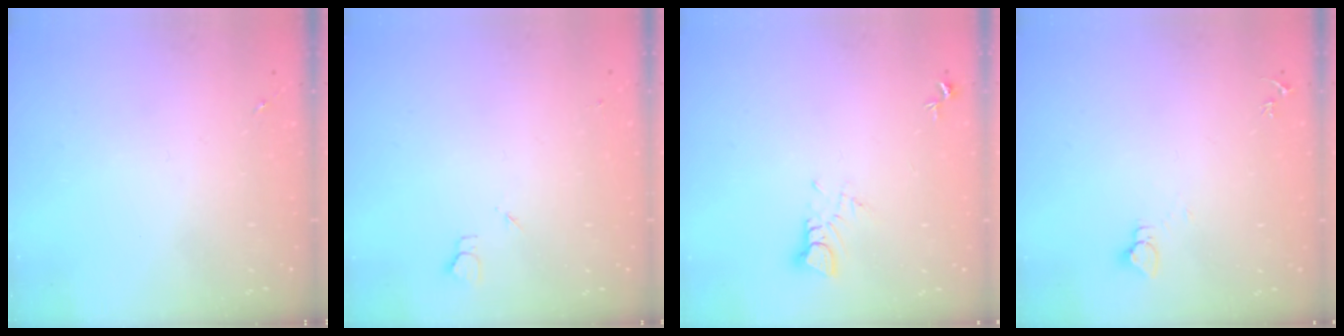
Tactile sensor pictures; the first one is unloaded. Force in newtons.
{"total": 2.7, "press": 2.6, "slide": 0.3}
{"total": 4.0, "press": 3.9, "slide": 0.3}
{"total": 2.7, "press": 2.7, "slide": 0.2}